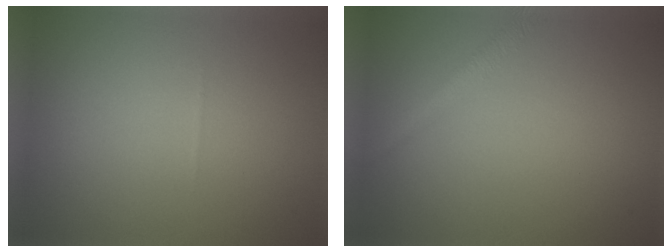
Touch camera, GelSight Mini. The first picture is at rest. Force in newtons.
{"total": 1.8, "press": 1.8, "slide": 0.1}